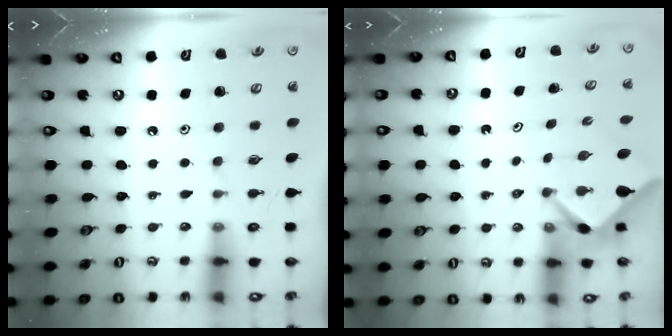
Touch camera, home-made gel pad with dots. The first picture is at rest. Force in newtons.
{"total": 2.6, "press": 2.5, "slide": 0.4}